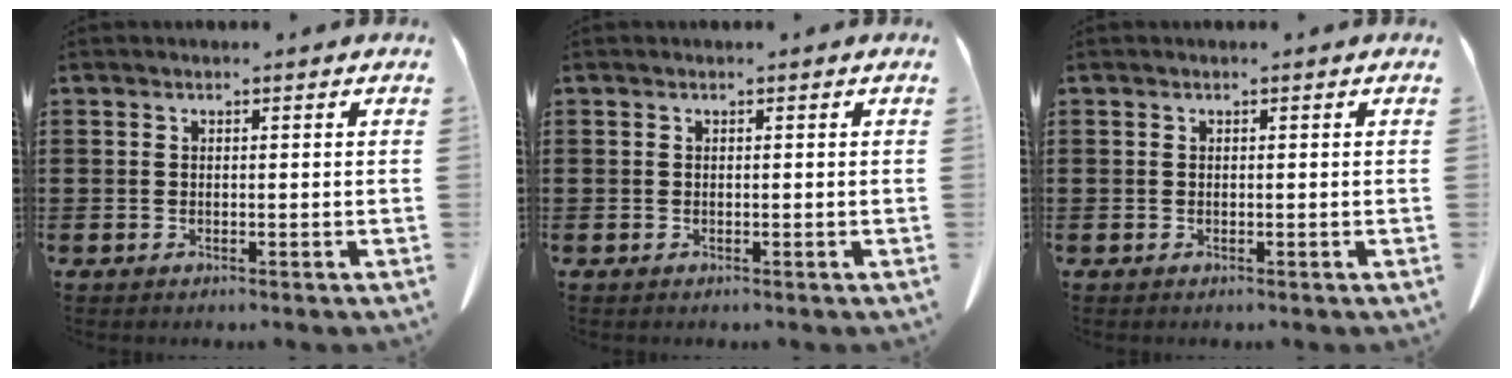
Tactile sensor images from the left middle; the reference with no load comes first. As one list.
[{"total": 0.0}, {"total": 0.0}]